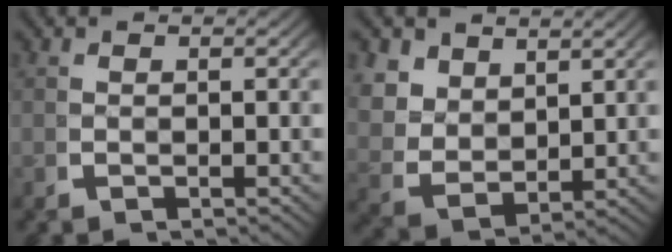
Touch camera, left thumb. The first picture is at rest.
{"total": 6.3, "force": [1.5, 4.8, 3.8], "torque": [-0.111, -0.030, 0.046]}